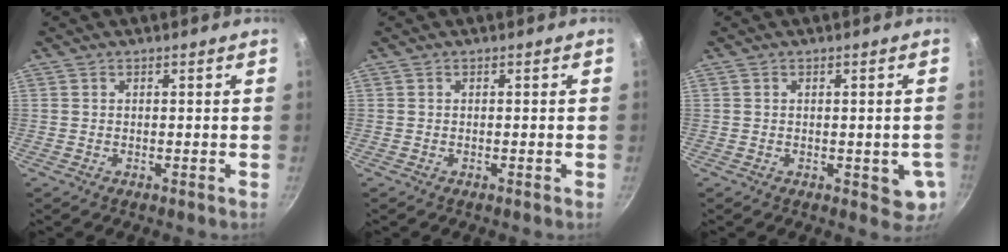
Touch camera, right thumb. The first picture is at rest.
{"total": 0.0}
{"total": 5.1, "force": [-0.8, 2.6, 4.3], "torque": [-0.037, -0.003, -0.007]}